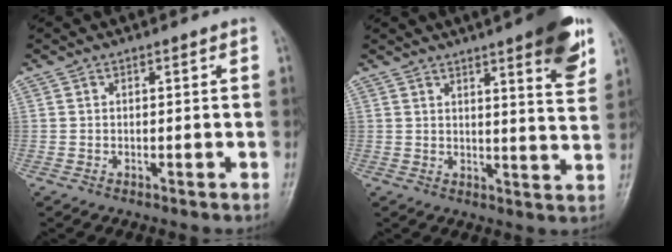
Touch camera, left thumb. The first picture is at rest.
{"total": 11.7, "force": [6.8, 2.0, 9.3], "torque": [-0.103, -0.032, 0.084]}